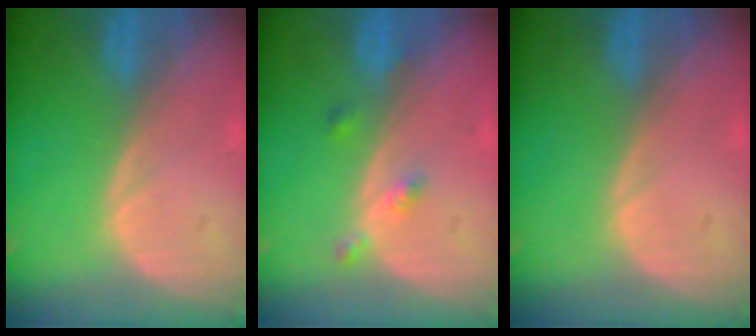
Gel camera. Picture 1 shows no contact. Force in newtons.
{"total": 2.7, "press": 2.3, "slide": 1.5}
{"total": 0.0}